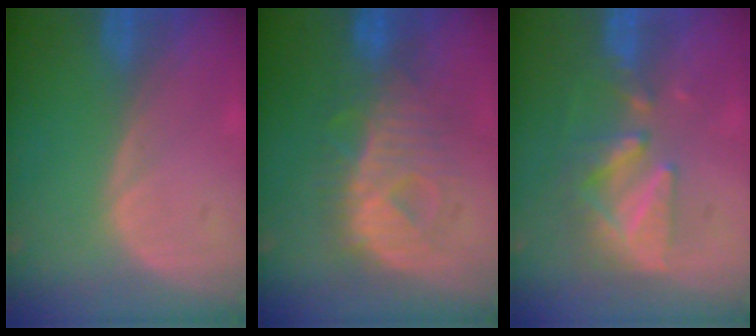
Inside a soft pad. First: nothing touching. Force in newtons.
{"total": 8.4, "press": 8.4, "slide": 0.1}
{"total": 8.7, "press": 7.7, "slide": 3.9}